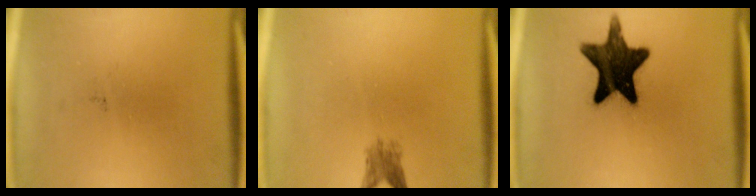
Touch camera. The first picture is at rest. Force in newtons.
{"total": 2.5}
{"total": 15.6}